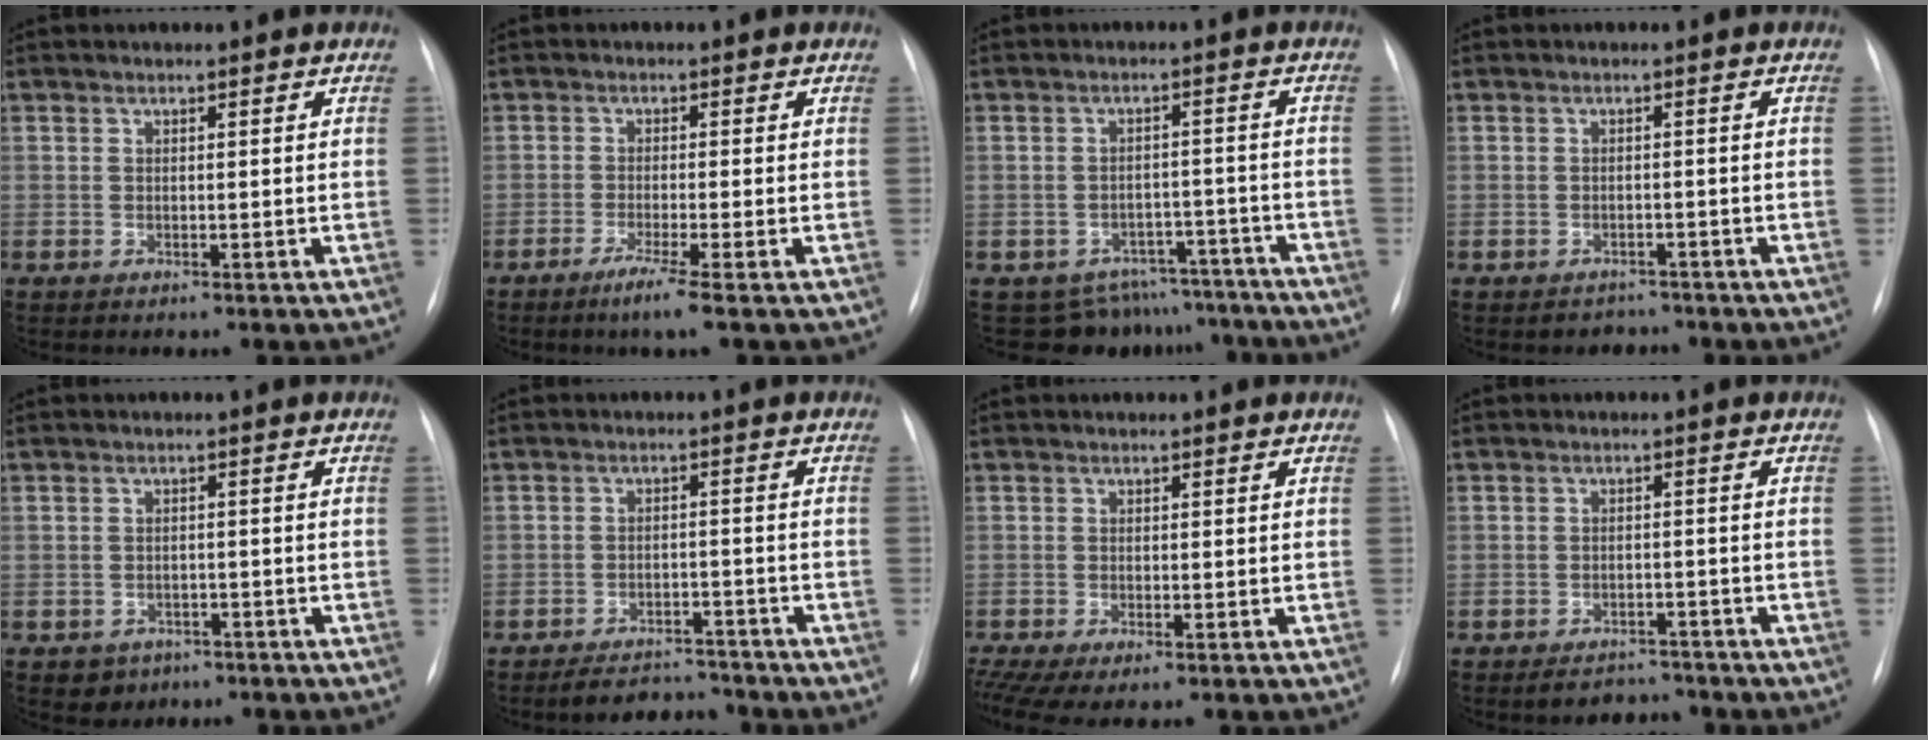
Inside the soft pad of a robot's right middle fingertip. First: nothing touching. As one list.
[{"total": 3.5, "force": [-2.1, -0.9, 2.7], "torque": [-0.052, -0.014, -0.043]}, {"total": 9.6, "force": [-8.3, 4.9, -0.6], "torque": [0.026, 0.030, -0.098]}, {"total": 1.9, "force": [-1.6, 1.0, -0.5], "torque": [0.003, 0.005, -0.020]}, {"total": 3.1, "force": [-1.6, 2.5, 0.6], "torque": [-0.006, 0.007, -0.014]}, {"total": 5.6, "force": [-5.2, 2.0, 0.8], "torque": [-0.007, 0.000, -0.079]}, {"total": 4.3, "force": [-2.4, 1.5, 3.2], "torque": [-0.065, -0.008, -0.043]}, {"total": 3.9, "force": [-3.4, 1.9, 0.5], "torque": [-0.002, 0.006, -0.044]}]